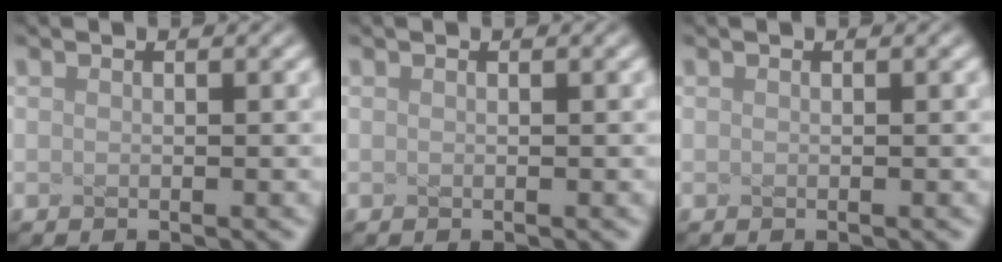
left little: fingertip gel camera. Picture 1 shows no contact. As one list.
[{"total": 0.0}, {"total": 0.0}]